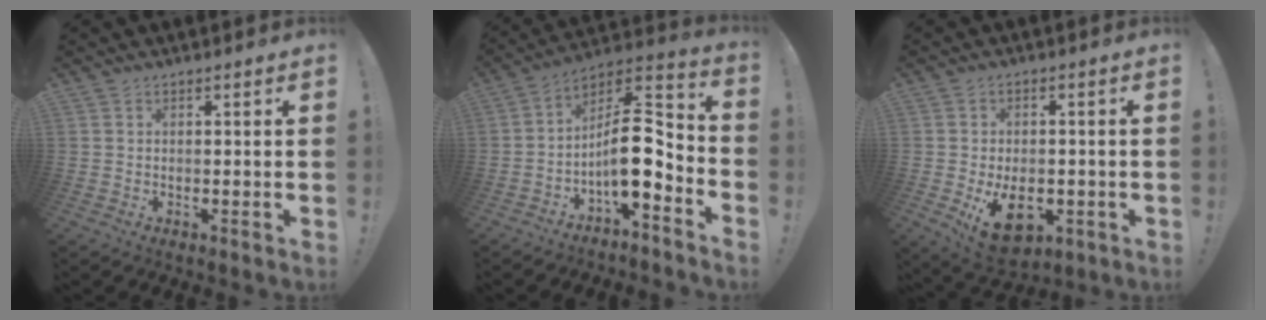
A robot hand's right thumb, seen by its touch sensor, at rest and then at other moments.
{"total": 14.4, "force": [-3.0, 5.6, 12.9], "torque": [-0.217, 0.007, -0.045]}
{"total": 12.3, "force": [-3.6, 8.3, 8.4], "torque": [-0.116, 0.007, -0.055]}